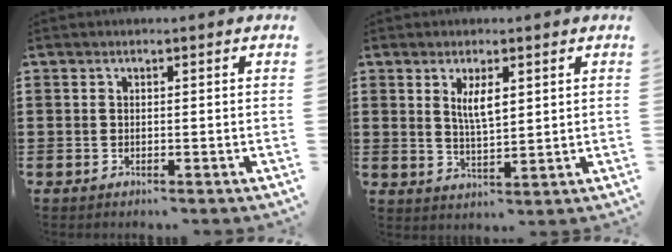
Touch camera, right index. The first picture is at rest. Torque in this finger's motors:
{"motor_torque": [0.12, -0.08, 0.23, 0.10]}